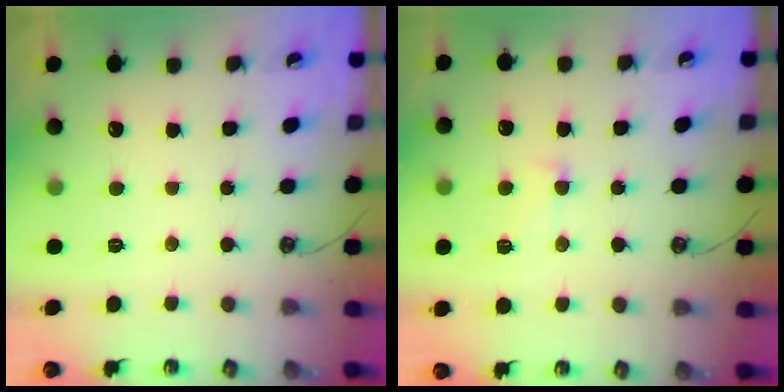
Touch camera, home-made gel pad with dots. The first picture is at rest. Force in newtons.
{"total": 2.0, "press": 1.7, "slide": 1.0}